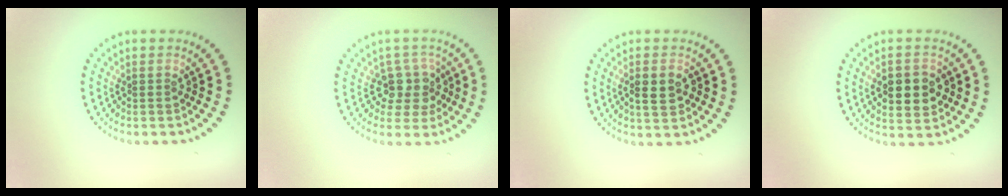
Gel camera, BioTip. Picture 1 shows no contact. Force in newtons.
{"total": 3.1, "press": 2.4, "slide": 1.9}
{"total": 2.8, "press": 2.7, "slide": 0.5}
{"total": 4.5, "press": 4.5, "slide": 0.2}